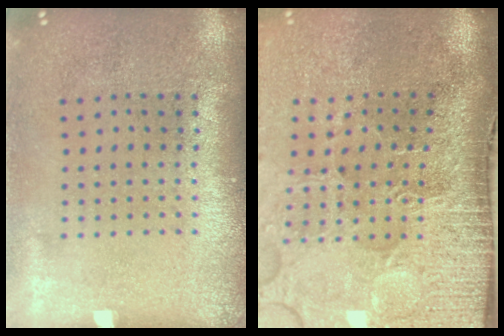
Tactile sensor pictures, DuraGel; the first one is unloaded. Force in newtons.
{"total": 5.1, "press": 4.1, "slide": 3.0}